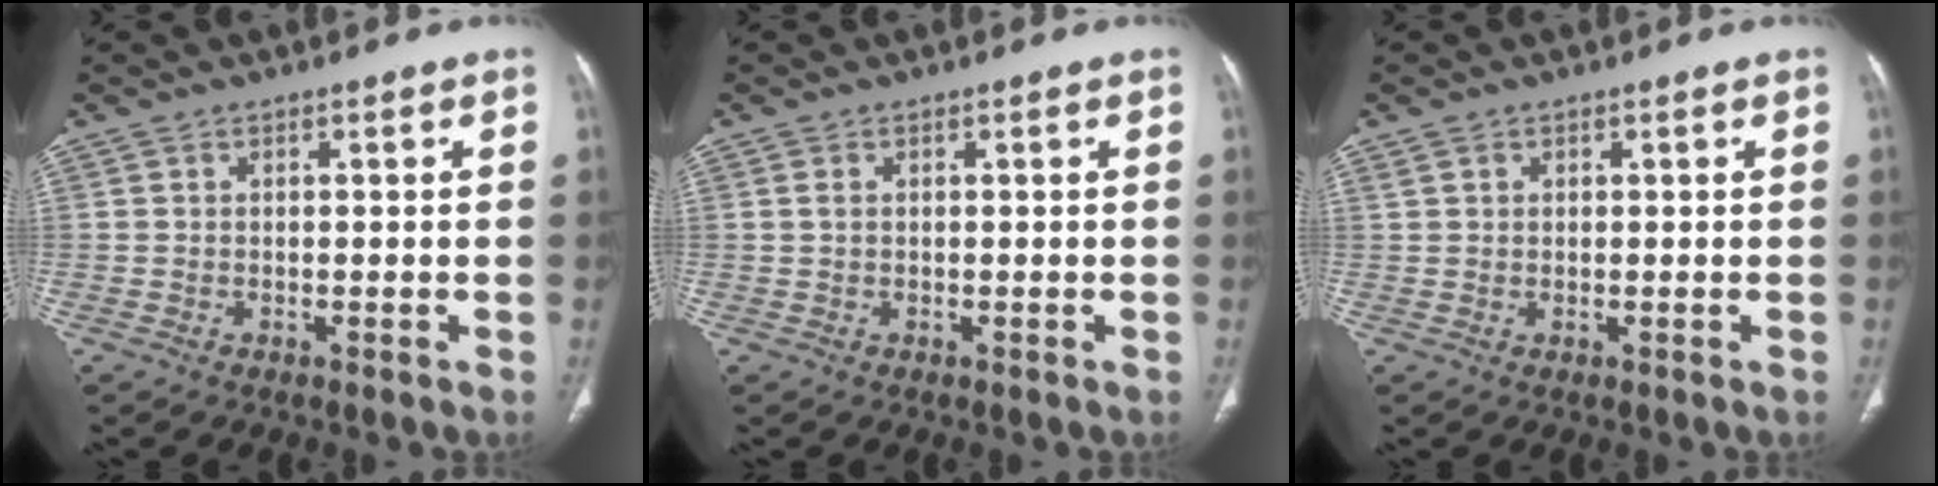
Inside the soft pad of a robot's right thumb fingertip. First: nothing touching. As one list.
[{"total": 1.0, "force": [0.3, 0.6, 0.7], "torque": [-0.016, 0.002, 0.009]}, {"total": 1.2, "force": [0.7, 0.9, 0.3], "torque": [-0.002, 0.001, 0.014]}]